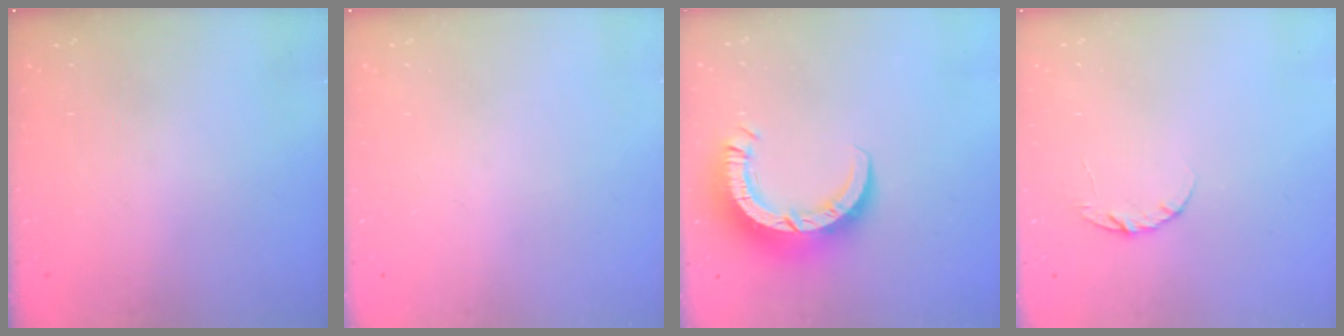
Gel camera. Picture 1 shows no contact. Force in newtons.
{"total": 0.0}
{"total": 10.6, "press": 10.5, "slide": 1.0}
{"total": 4.8, "press": 4.7, "slide": 0.6}